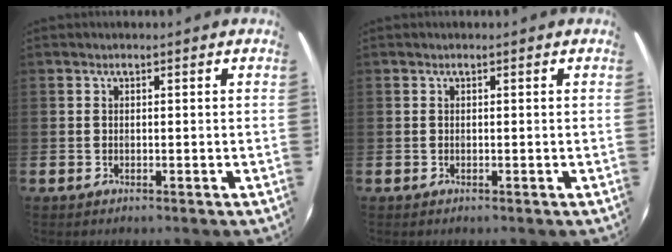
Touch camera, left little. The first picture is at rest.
{"total": 0.0}